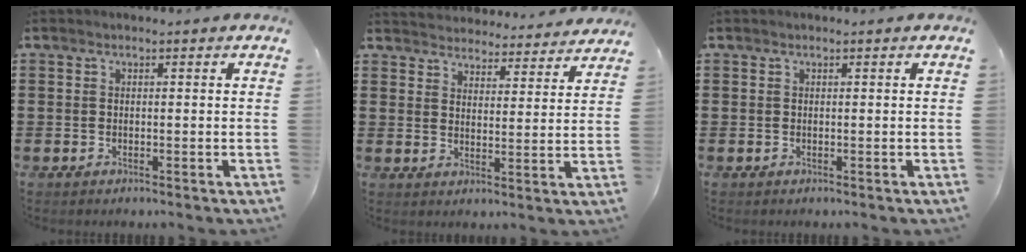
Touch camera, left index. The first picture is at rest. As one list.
[{"total": 4.1, "force": [4.0, 0.1, -0.4], "torque": [-0.005, -0.032, 0.068]}, {"total": 0.0}]